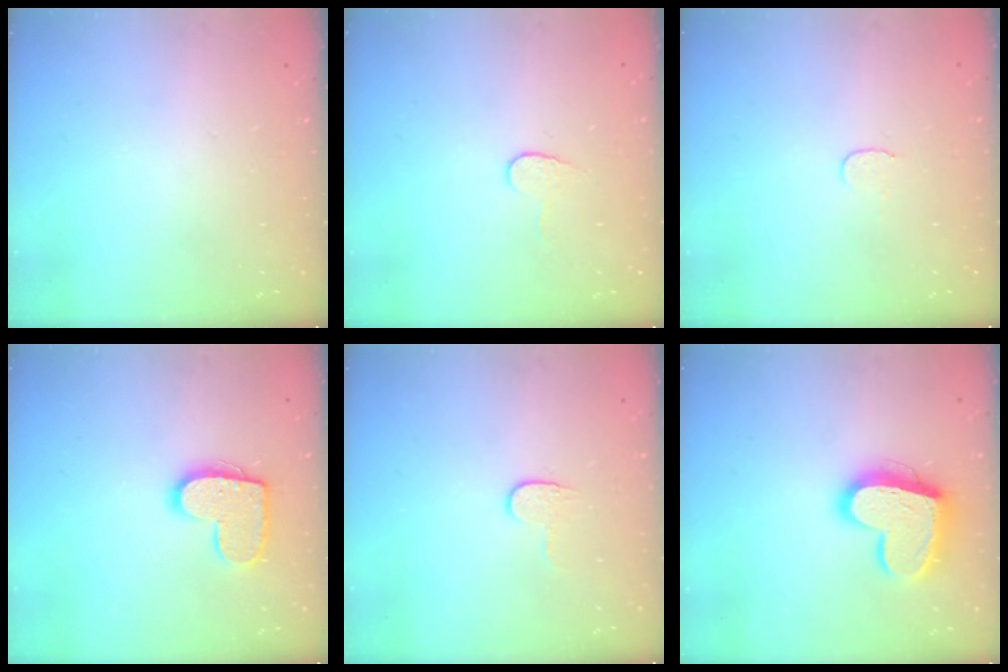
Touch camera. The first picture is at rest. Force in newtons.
{"total": 5.3, "press": 5.3, "slide": 0.5}
{"total": 3.7, "press": 3.7, "slide": 0.3}
{"total": 12.4, "press": 12.4, "slide": 0.6}
{"total": 3.8, "press": 3.8, "slide": 0.4}
{"total": 16.6, "press": 16.5, "slide": 1.4}